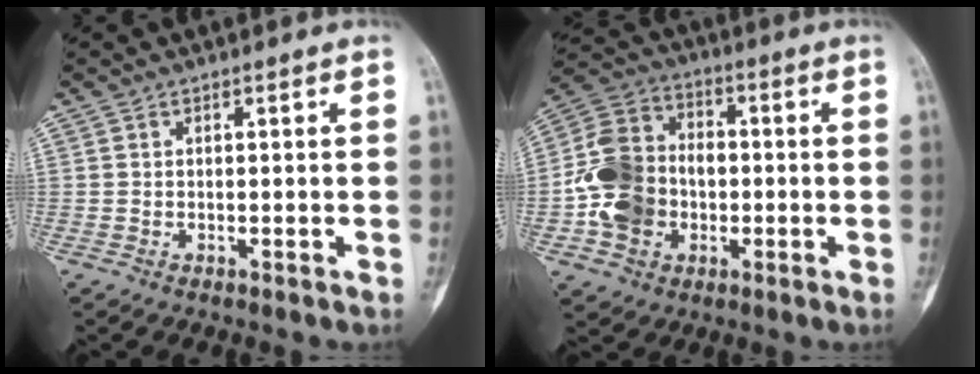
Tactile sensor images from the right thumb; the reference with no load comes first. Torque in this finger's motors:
{"motor_torque": [1.55, 1.88, 0.92, -0.91, 0.23]}